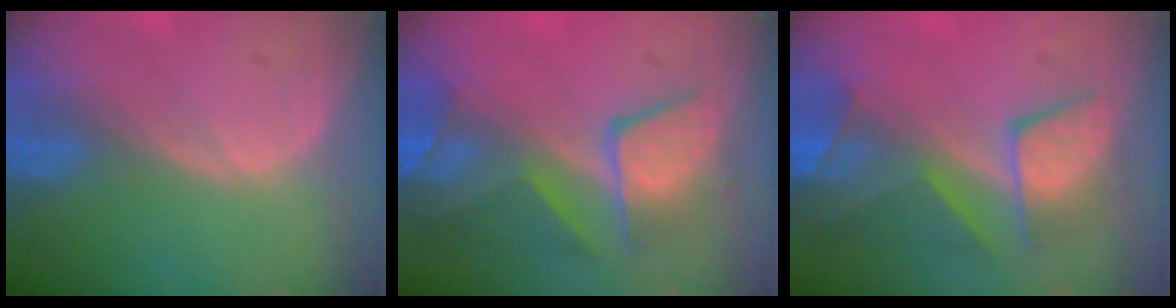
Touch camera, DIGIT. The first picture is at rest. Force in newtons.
{"total": 10.1, "press": 8.7, "slide": 5.0}
{"total": 9.4, "press": 8.4, "slide": 4.2}